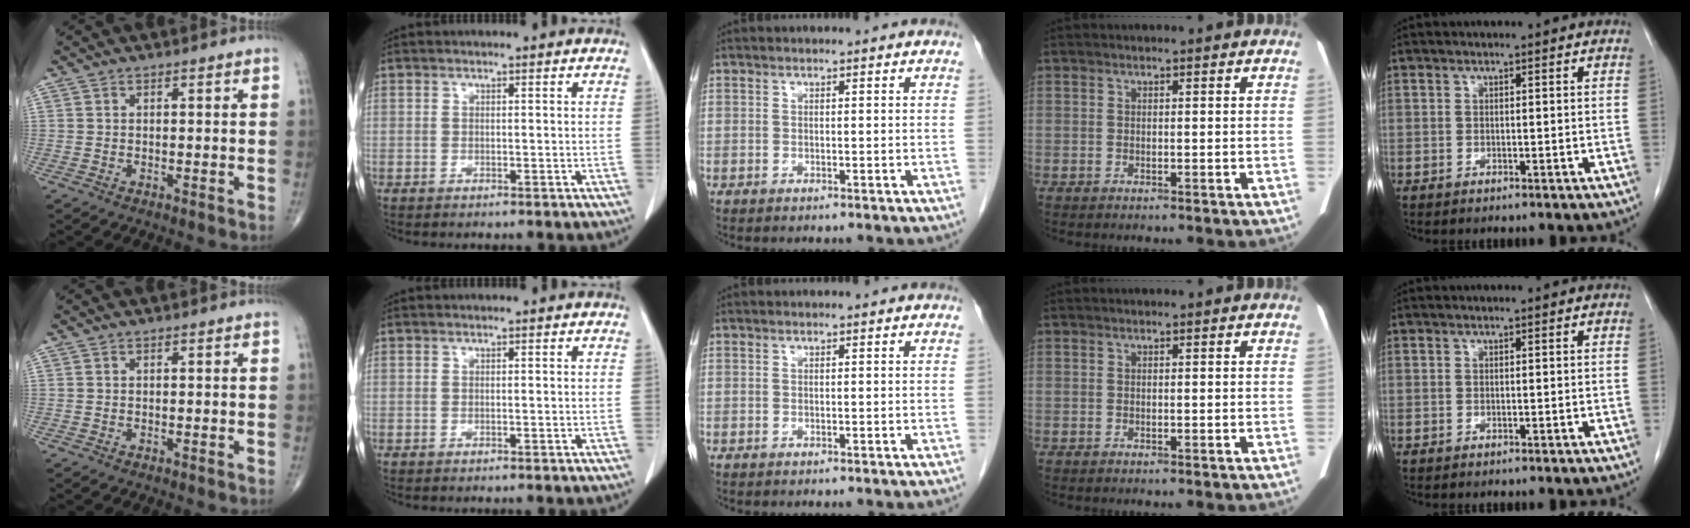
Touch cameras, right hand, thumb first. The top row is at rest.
{}